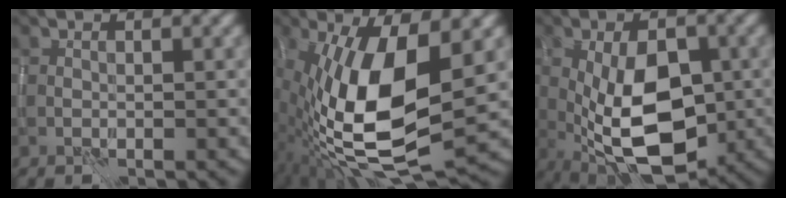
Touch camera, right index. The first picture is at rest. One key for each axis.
{"total": 14.1, "fx": -1.0, "fy": 5.1, "fz": 13.1, "tx": -0.251, "ty": -0.004, "tz": -0.020}
{"total": 10.6, "fx": -1.6, "fy": 5.6, "fz": 8.8, "tx": -0.163, "ty": -0.016, "tz": -0.024}